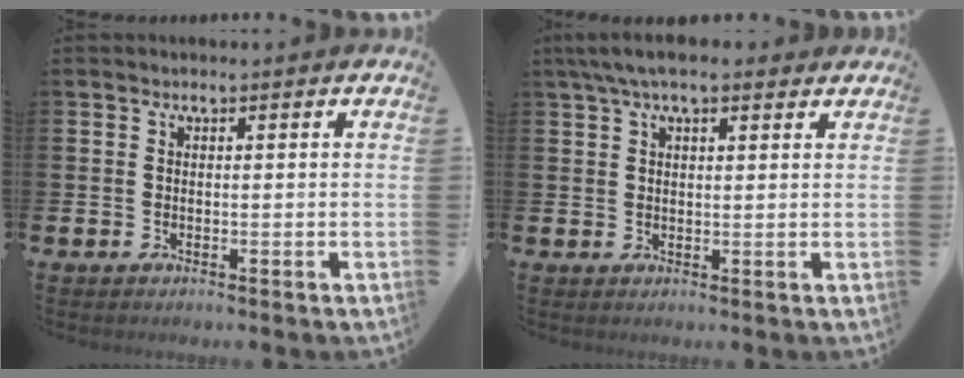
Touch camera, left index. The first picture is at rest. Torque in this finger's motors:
{"motor_torque": [0.95, -1.19, 0.82, 0.21]}